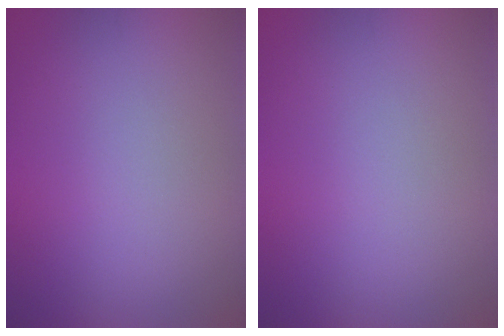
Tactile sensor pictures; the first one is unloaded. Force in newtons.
{"total": 0.0}